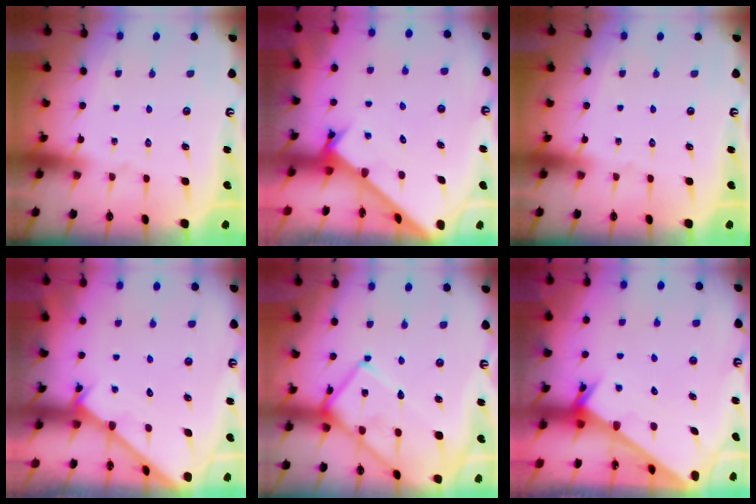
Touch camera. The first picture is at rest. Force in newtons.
{"total": 2.2, "press": 2.2, "slide": 0.1}
{"total": 0.0}
{"total": 2.3, "press": 2.3, "slide": 0.2}
{"total": 15.1, "press": 15.0, "slide": 1.6}
{"total": 1.8, "press": 1.8, "slide": 0.1}